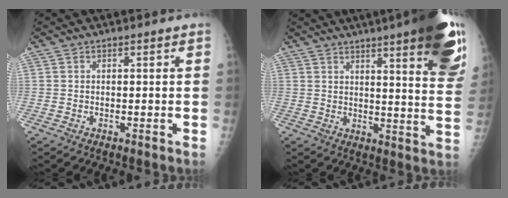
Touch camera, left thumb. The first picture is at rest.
{"total": 21.1, "force": [12.5, 3.8, 16.6], "torque": [-0.197, -0.050, 0.151]}